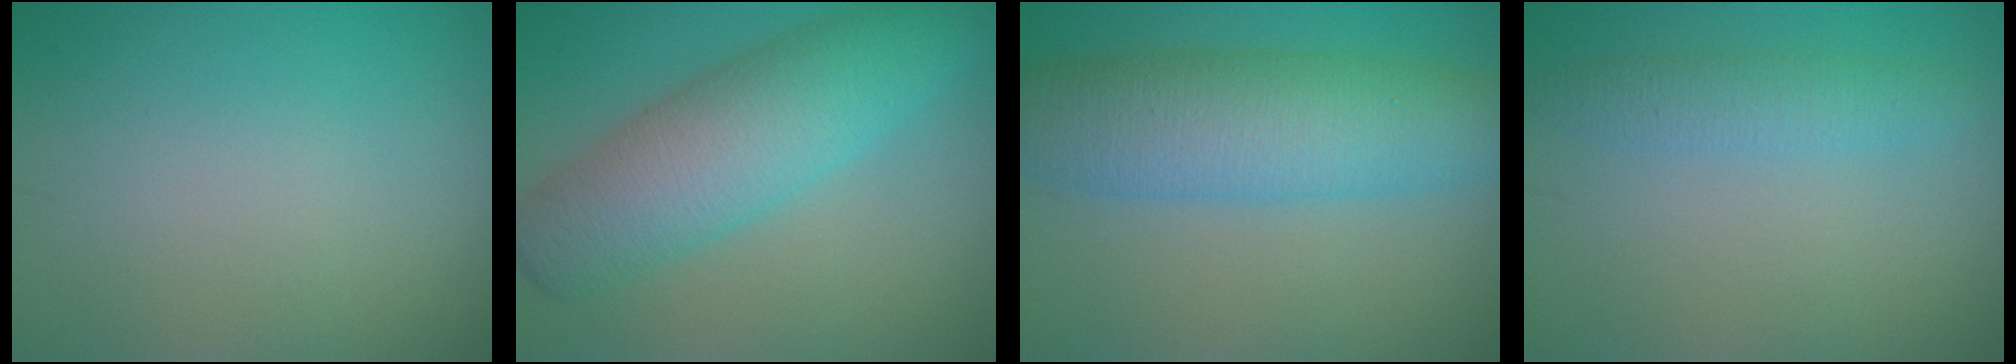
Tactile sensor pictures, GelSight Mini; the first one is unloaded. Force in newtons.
{"total": 6.5, "press": 6.5, "slide": 0.2}
{"total": 8.2, "press": 8.2, "slide": 0.2}
{"total": 2.3, "press": 2.3, "slide": 0.2}